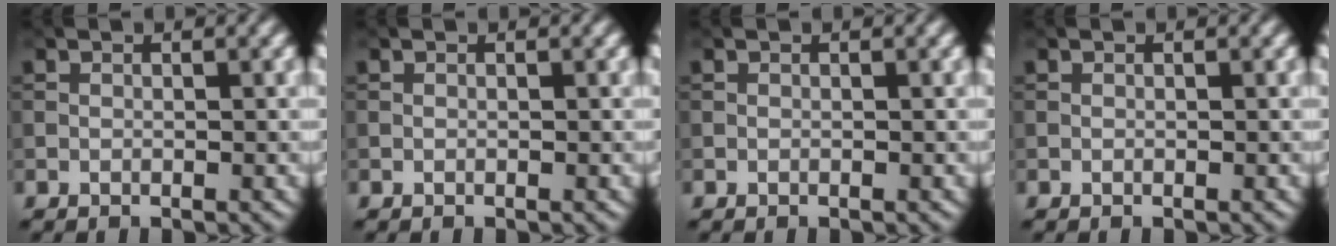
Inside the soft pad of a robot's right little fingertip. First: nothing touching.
{"total": 0.0}
{"total": 0.0}
{"total": 0.0}